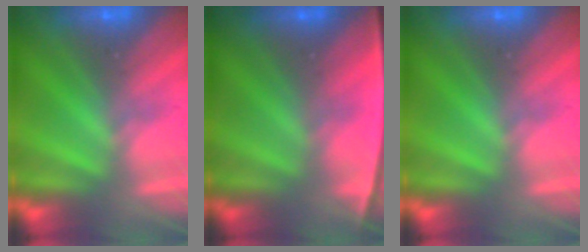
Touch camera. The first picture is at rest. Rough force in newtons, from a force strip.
{"total": 2.4}
{"total": 0.0}